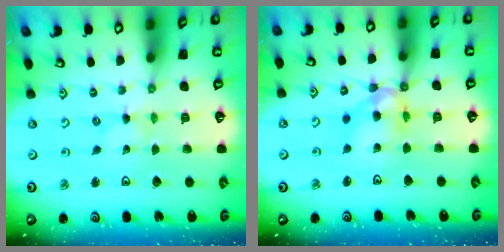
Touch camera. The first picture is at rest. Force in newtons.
{"total": 11.8, "press": 11.7, "slide": 1.1}